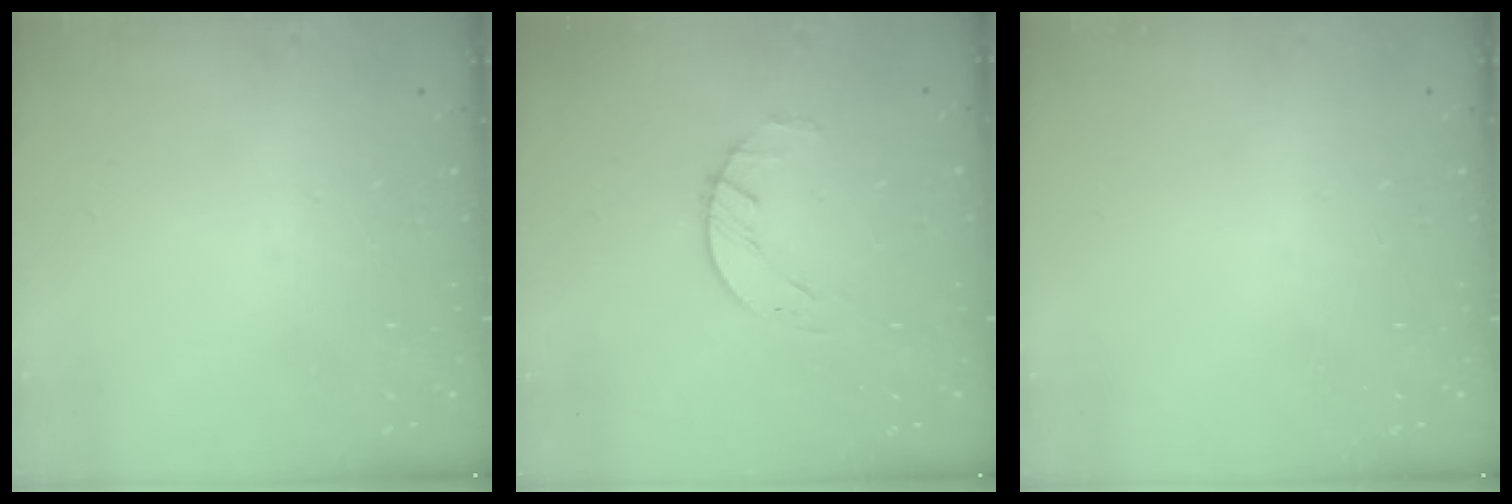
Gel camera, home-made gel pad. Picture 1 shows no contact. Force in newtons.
{"total": 2.1, "press": 2.1, "slide": 0.3}
{"total": 0.0}